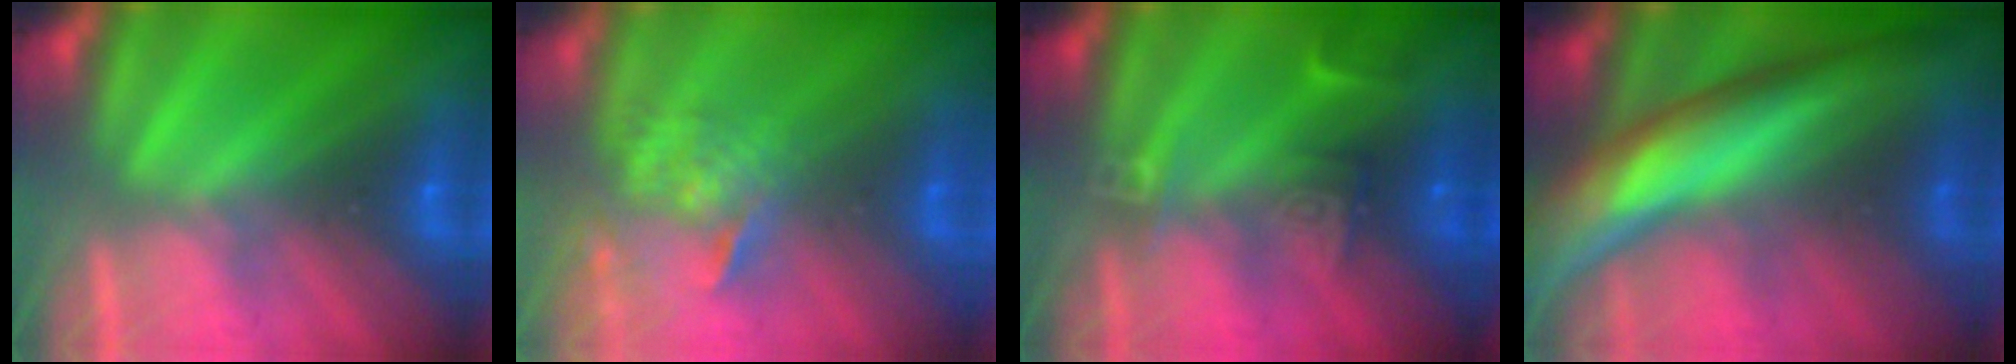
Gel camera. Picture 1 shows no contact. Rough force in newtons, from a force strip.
{"total": 3.8}
{"total": 2.4}
{"total": 9.0}